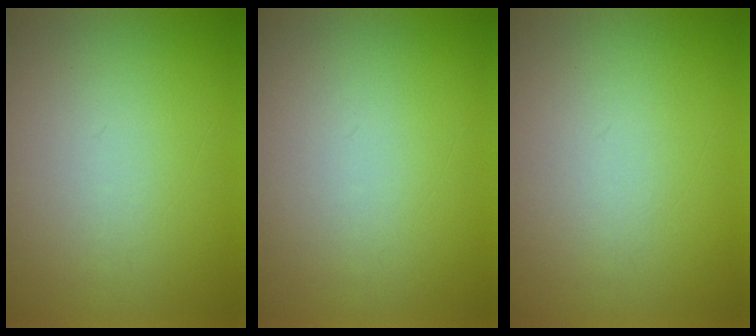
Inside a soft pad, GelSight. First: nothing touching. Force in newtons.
{"total": 1.4}
{"total": 2.2}